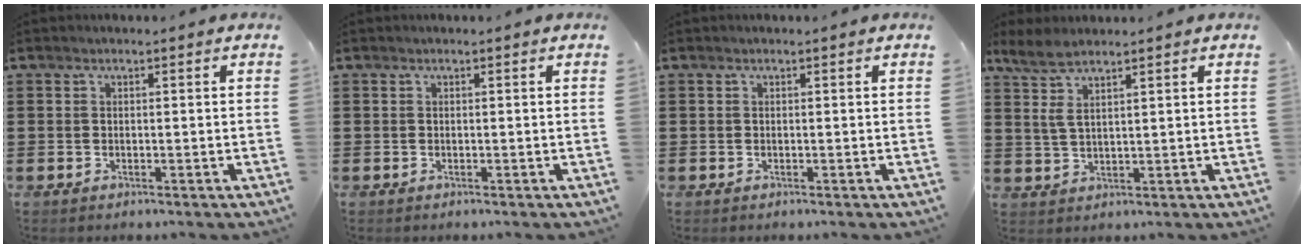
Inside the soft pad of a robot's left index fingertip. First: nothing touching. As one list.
[{"total": 0.0}, {"total": 0.0}, {"total": 4.3, "force": [2.7, 1.0, 3.1], "torque": [-0.076, 0.000, 0.047]}]